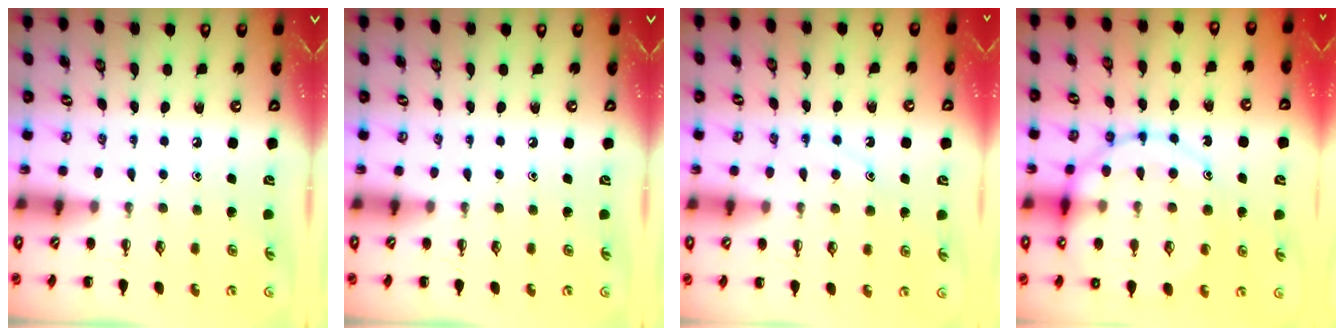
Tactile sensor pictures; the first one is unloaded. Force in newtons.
{"total": 0.0}
{"total": 10.2, "press": 10.2, "slide": 0.8}
{"total": 18.4, "press": 18.2, "slide": 2.3}